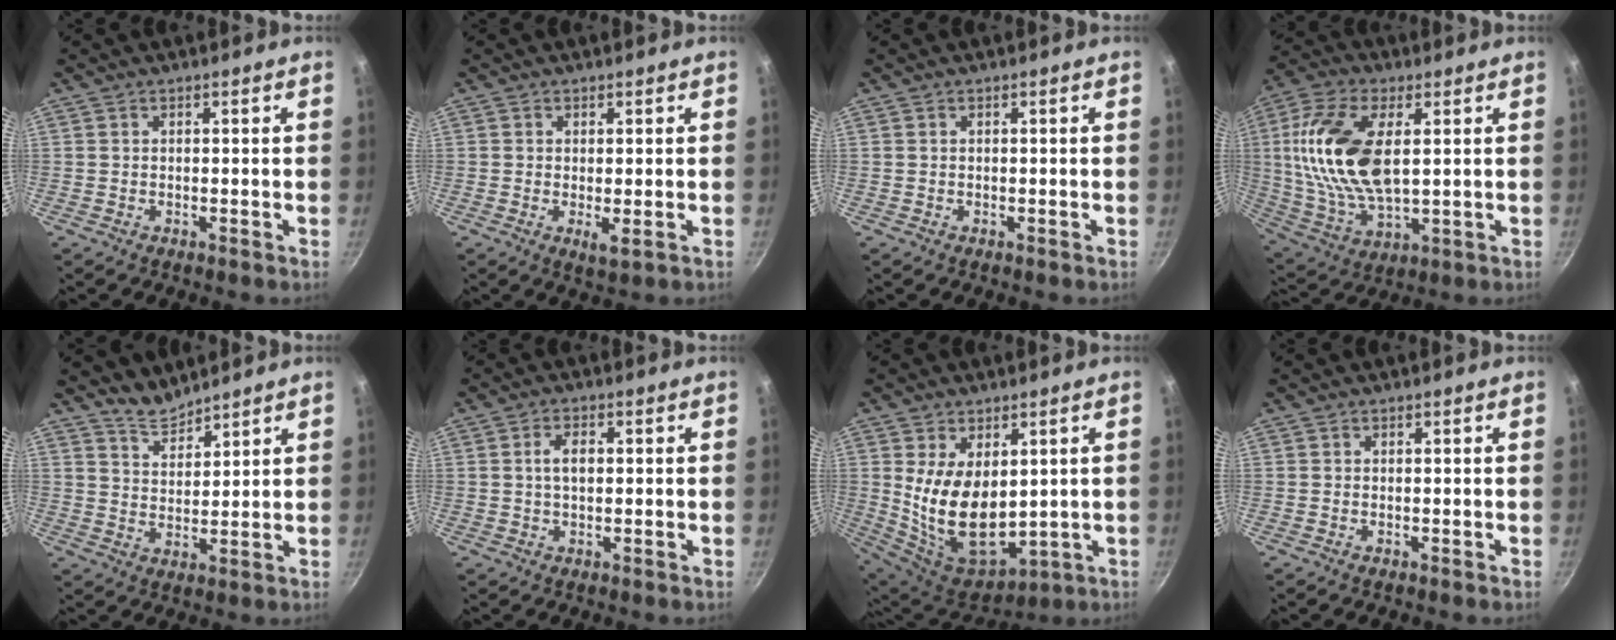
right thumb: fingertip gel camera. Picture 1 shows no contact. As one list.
[{"total": 2.2, "force": [-0.2, 0.7, 2.1], "torque": [-0.038, -0.010, -0.002]}, {"total": 0.0}, {"total": 19.0, "force": [3.2, 9.7, 16.0], "torque": [-0.316, -0.003, 0.062]}, {"total": 4.7, "force": [4.4, 1.3, 0.7], "torque": [-0.009, -0.034, 0.086]}, {"total": 3.4, "force": [0.3, 1.9, 2.7], "torque": [-0.042, 0.010, 0.003]}, {"total": 16.1, "force": [1.5, 9.8, 12.7], "torque": [-0.204, -0.036, 0.057]}, {"total": 2.4, "force": [-0.4, 1.3, 1.9], "torque": [-0.034, -0.009, -0.003]}]